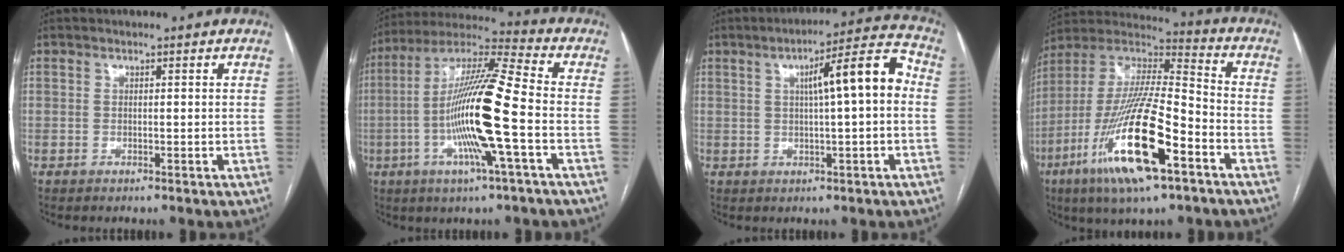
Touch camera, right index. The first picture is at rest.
{"total": 17.0, "force": [-3.6, 0.1, 16.7], "torque": [-0.321, -0.002, -0.077]}
{"total": 10.0, "force": [1.2, 0.8, 9.9], "torque": [-0.144, 0.027, 0.015]}
{"total": 21.9, "force": [-9.7, 3.7, 19.3], "torque": [-0.402, -0.035, -0.175]}